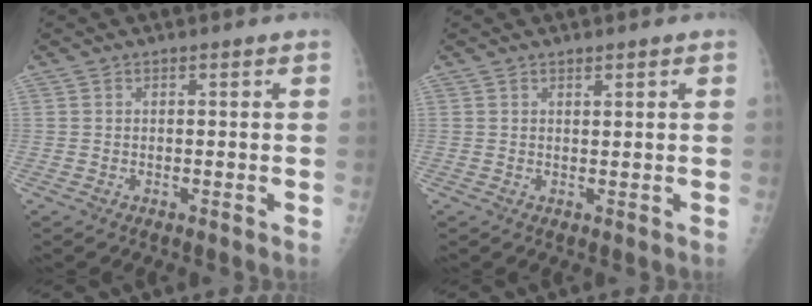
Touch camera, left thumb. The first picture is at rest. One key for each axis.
{"total": 0.8, "fx": 0.7, "fy": 0.0, "fz": 0.4, "tx": -0.004, "ty": -0.006, "tz": 0.013}